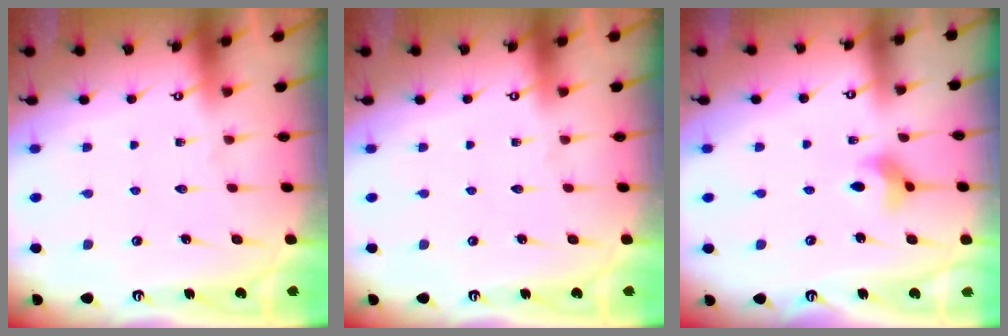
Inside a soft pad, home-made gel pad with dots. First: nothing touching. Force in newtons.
{"total": 0.0}
{"total": 3.9, "press": 3.9, "slide": 0.7}